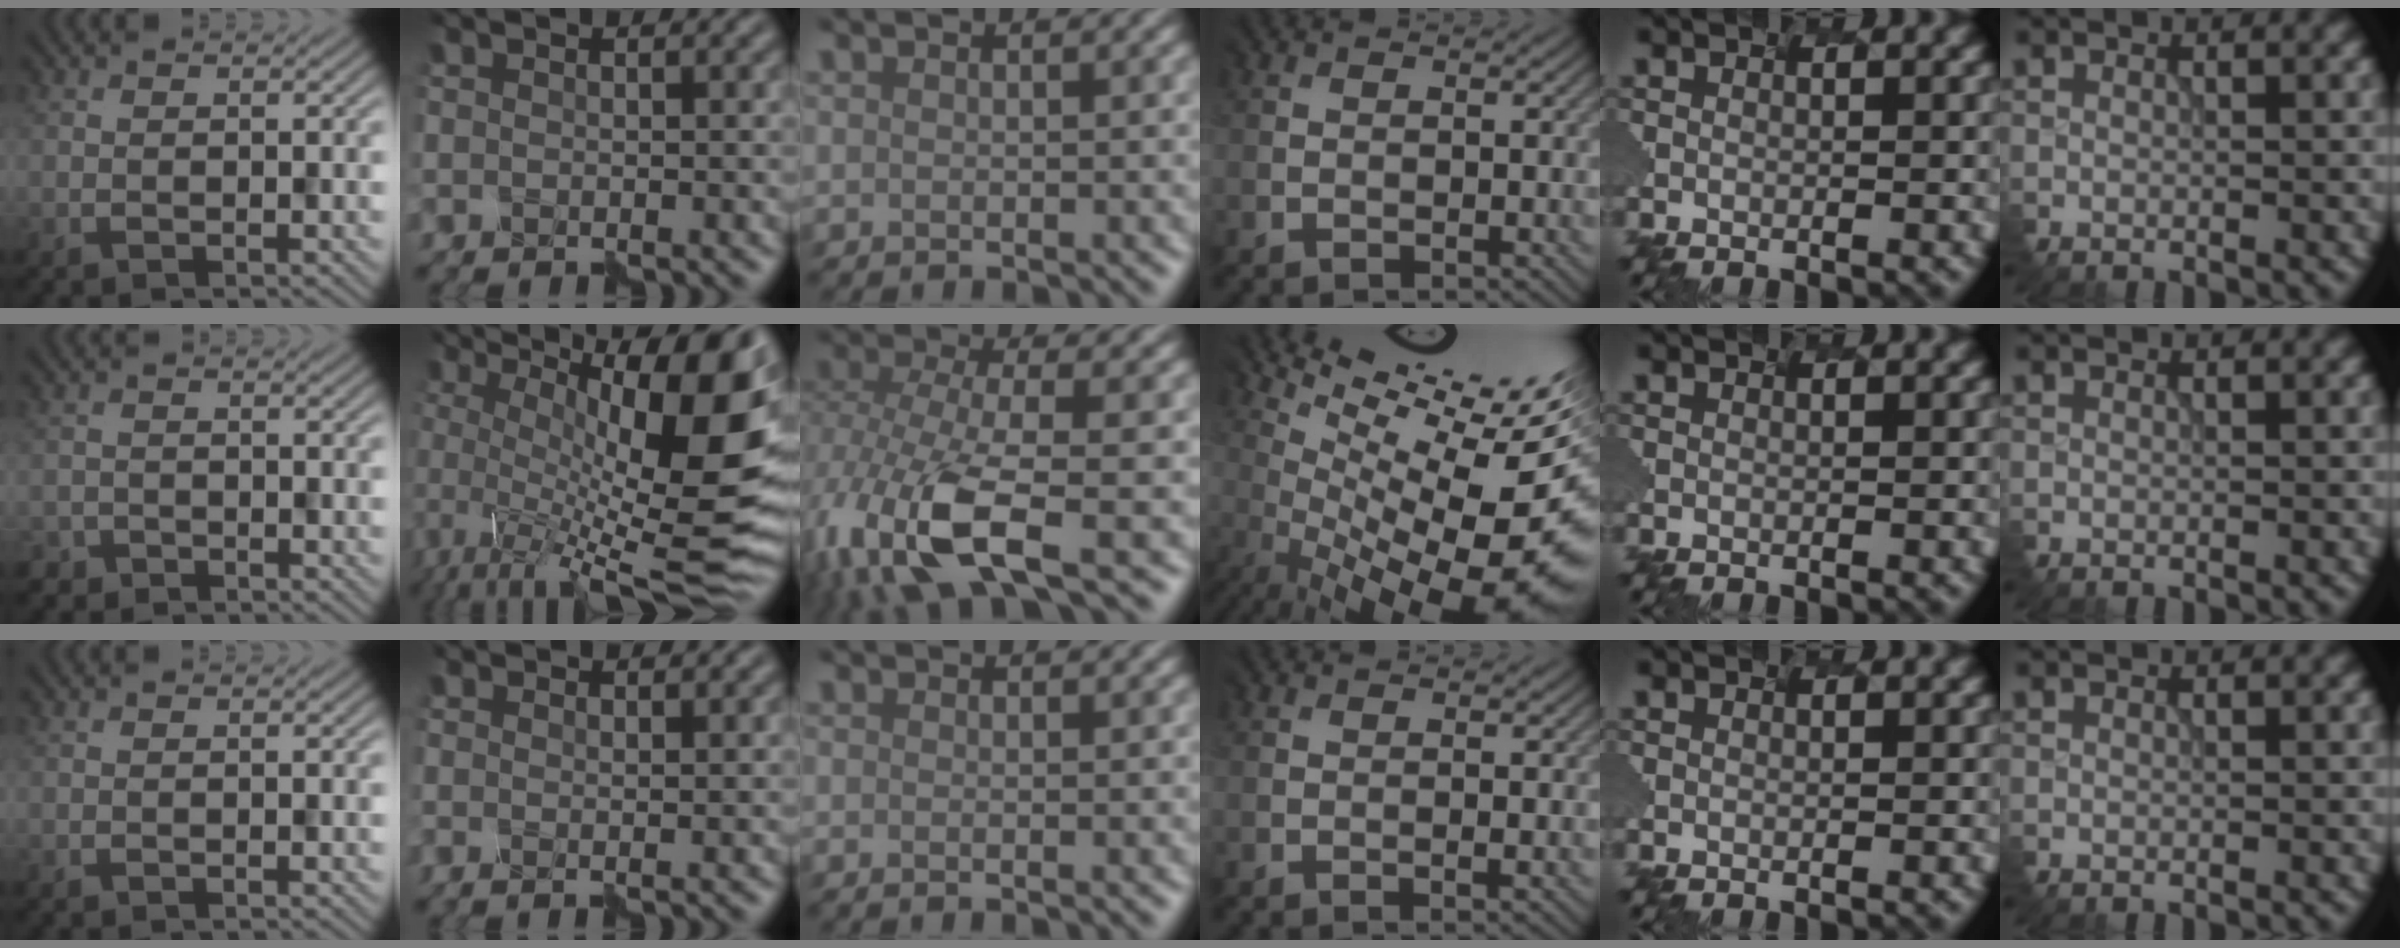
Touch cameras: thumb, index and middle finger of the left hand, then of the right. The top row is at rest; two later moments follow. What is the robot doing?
{"motion": "disassemble", "object": "velcro strap"}